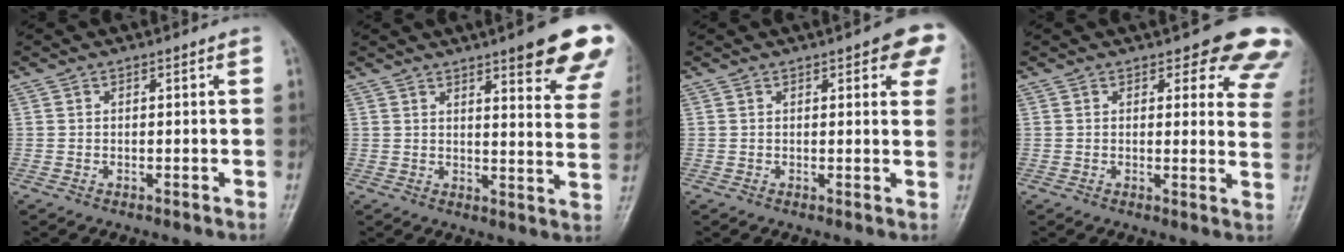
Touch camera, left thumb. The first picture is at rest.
{"total": 16.2, "force": [10.6, 3.3, 11.8], "torque": [-0.117, -0.047, 0.120]}
{"total": 7.8, "force": [3.9, 2.8, 6.2], "torque": [-0.040, -0.006, 0.038]}
{"total": 12.1, "force": [9.9, 4.4, 5.5], "torque": [0.001, -0.048, 0.082]}